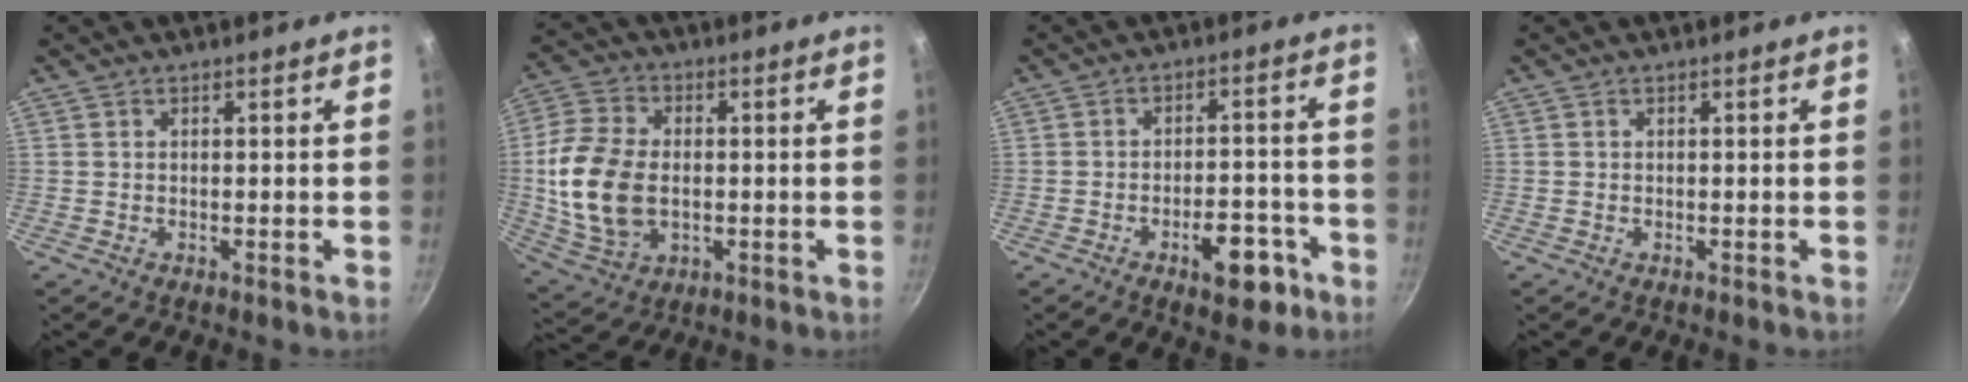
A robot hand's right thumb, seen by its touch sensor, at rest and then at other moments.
{"total": 15.4, "force": [-0.7, 10.4, 11.3], "torque": [-0.216, 0.005, -0.009]}
{"total": 9.1, "force": [-4.5, 4.4, 6.5], "torque": [-0.065, 0.033, -0.055]}
{"total": 0.0}